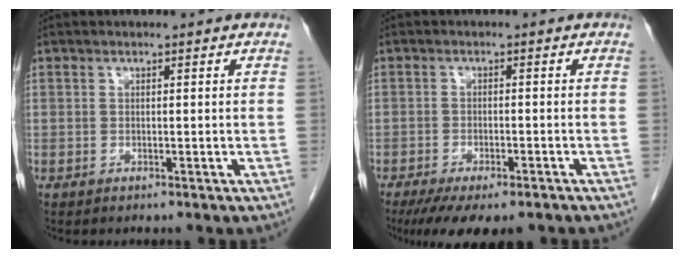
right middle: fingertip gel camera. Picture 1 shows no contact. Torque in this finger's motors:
{"motor_torque": [1.19, -0.95, 0.13, 0.08]}